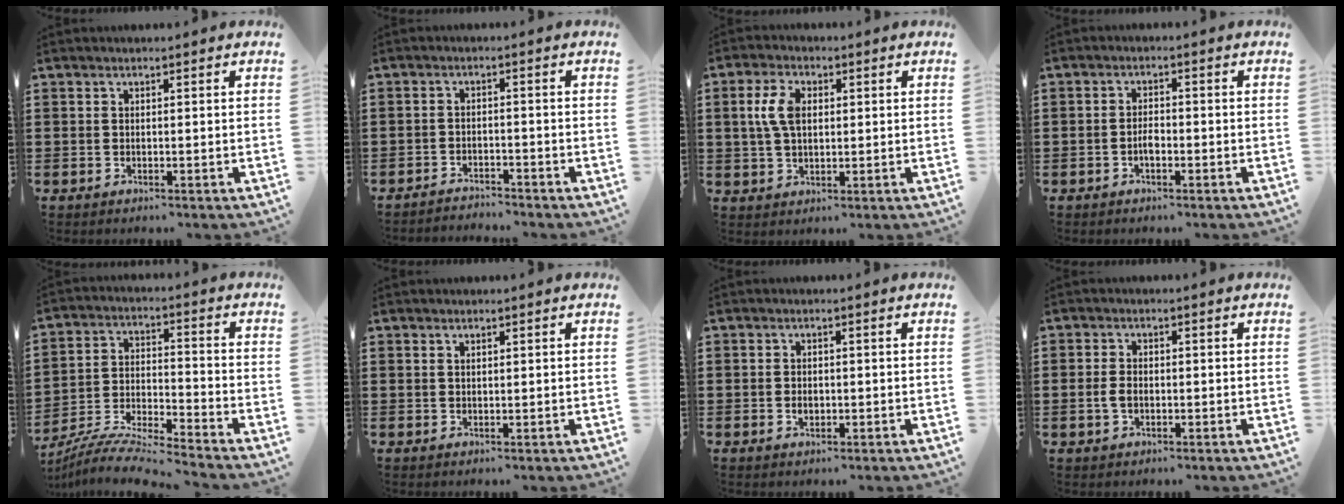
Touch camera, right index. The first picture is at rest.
{"total": 2.3, "force": [-2.3, 0.1, -0.3], "torque": [-0.003, 0.002, -0.050]}
{"total": 5.6, "force": [1.0, 3.1, 4.5], "torque": [-0.111, 0.007, 0.012]}
{"total": 2.0, "force": [-0.8, 1.0, 1.5], "torque": [-0.030, 0.002, -0.014]}
{"total": 8.0, "force": [-7.8, -0.2, 2.0], "torque": [-0.055, -0.008, -0.158]}
{"total": 0.6, "force": [0.5, 0.3, 0.2], "torque": [-0.006, 0.002, 0.009]}
{"total": 1.5, "force": [-0.3, 1.1, 1.0], "torque": [-0.020, 0.004, -0.006]}
{"total": 2.4, "force": [-0.5, 1.6, 1.7], "torque": [-0.042, 0.001, -0.011]}